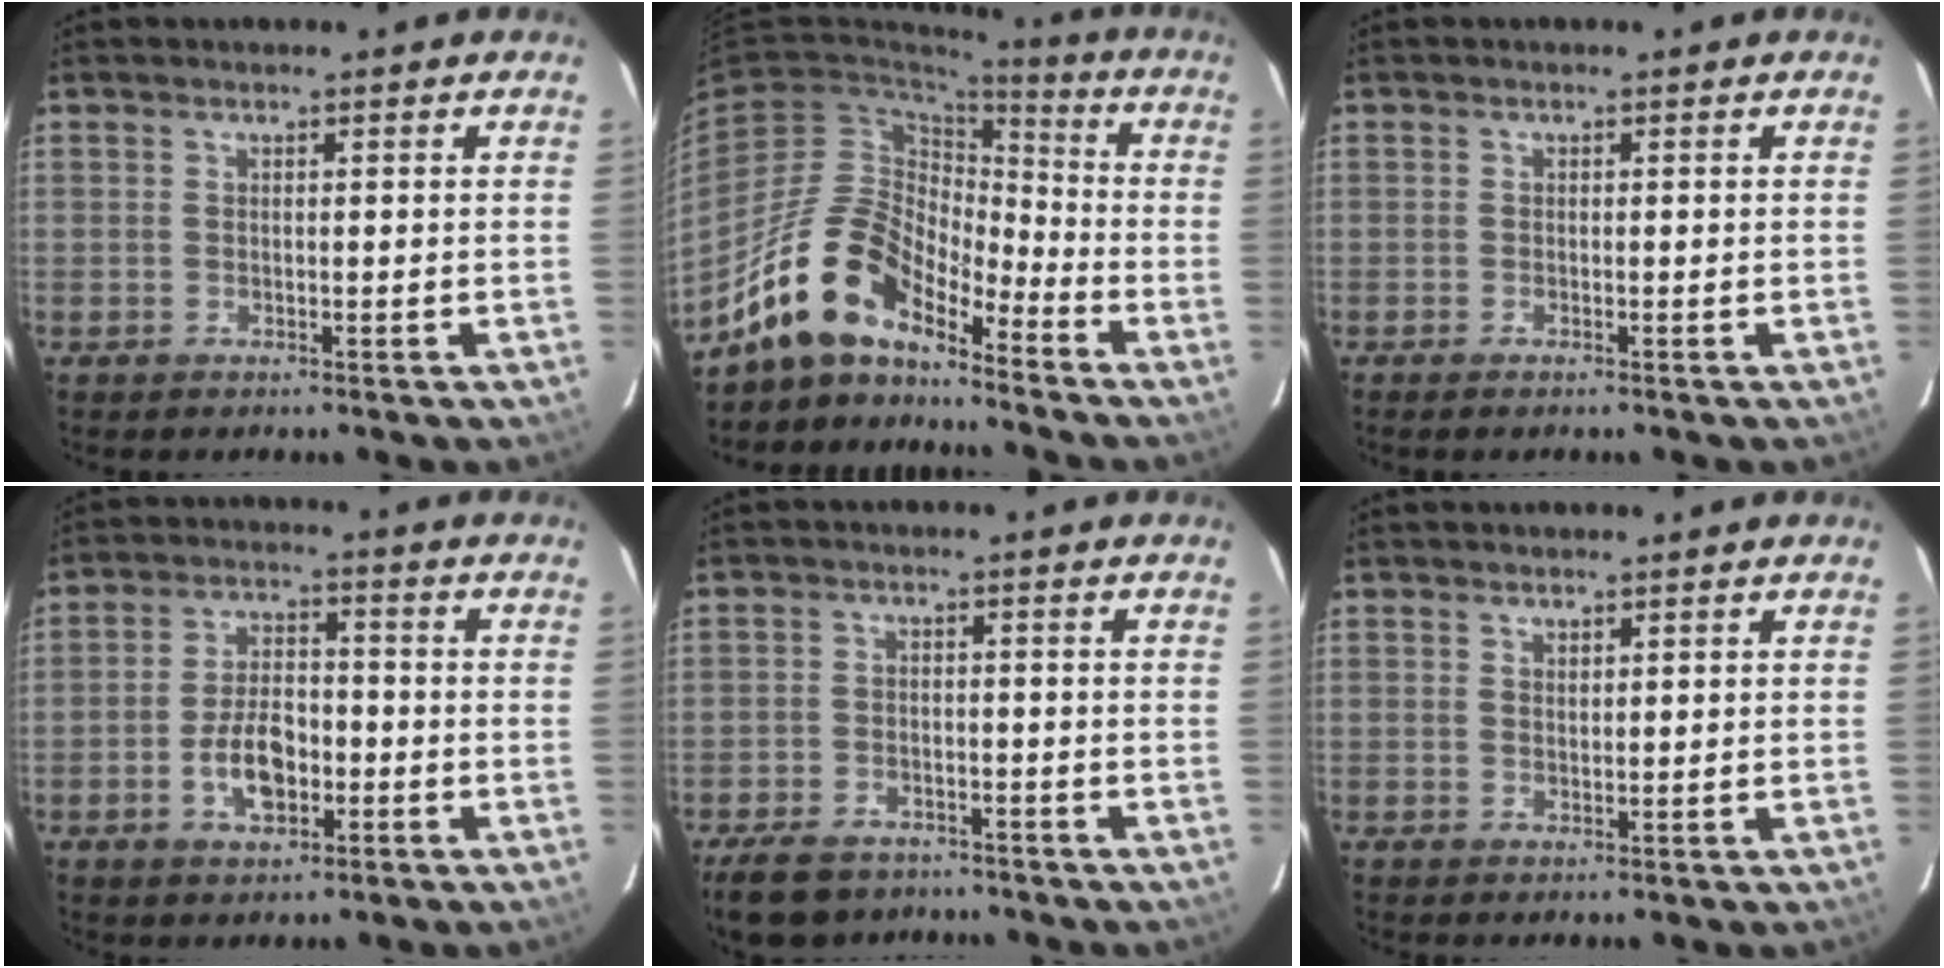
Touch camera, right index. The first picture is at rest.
{"total": 13.6, "force": [-11.0, 4.9, 6.2], "torque": [-0.118, 0.017, -0.217]}
{"total": 0.8, "force": [-0.6, 0.1, 0.4], "torque": [-0.010, -0.003, -0.013]}
{"total": 8.4, "force": [-2.9, 4.7, 6.4], "torque": [-0.124, 0.012, -0.044]}
{"total": 10.2, "force": [-7.7, 5.4, 4.0], "torque": [-0.110, 0.001, -0.123]}
{"total": 1.1, "force": [0.8, 0.6, 0.4], "torque": [-0.004, 0.001, 0.015]}